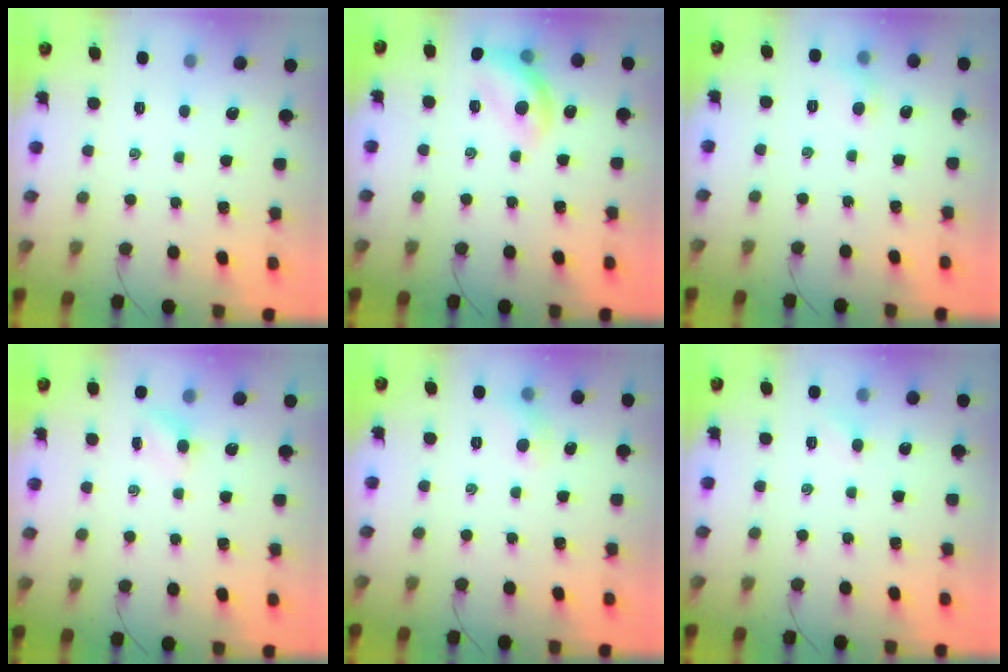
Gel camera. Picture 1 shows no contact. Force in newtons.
{"total": 12.5, "press": 12.4, "slide": 1.7}
{"total": 4.7, "press": 4.5, "slide": 1.5}
{"total": 3.9, "press": 3.7, "slide": 1.4}
{"total": 5.0, "press": 4.8, "slide": 1.4}
{"total": 2.5, "press": 2.4, "slide": 0.7}